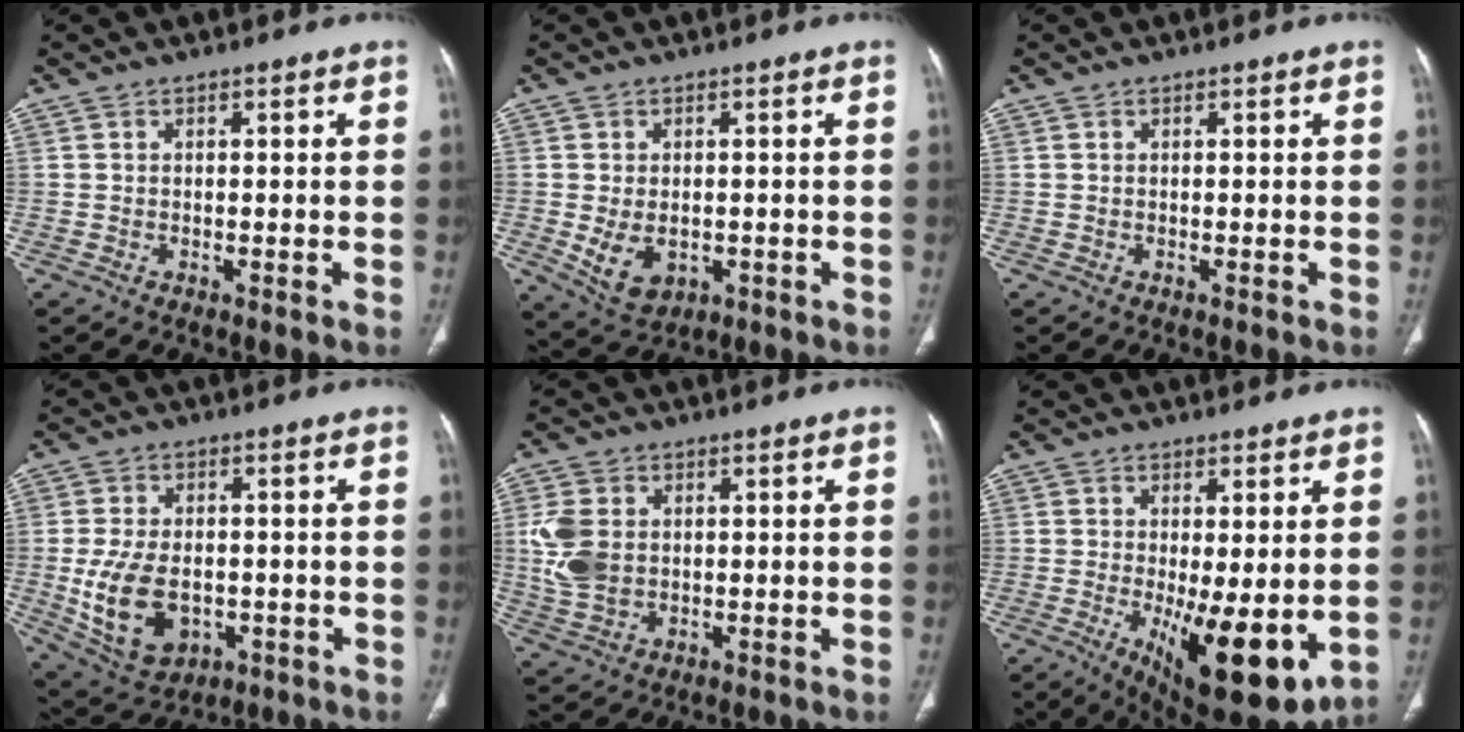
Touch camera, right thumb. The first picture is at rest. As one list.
[{"total": 6.6, "force": [-1.2, 4.6, 4.5], "torque": [-0.070, -0.005, -0.001]}, {"total": 0.0}, {"total": 12.9, "force": [-2.3, 8.5, 9.4], "torque": [-0.164, -0.001, -0.019]}, {"total": 8.5, "force": [1.0, 6.2, 5.8], "torque": [-0.122, -0.001, 0.027]}, {"total": 13.4, "force": [-2.6, 4.6, 12.3], "torque": [-0.182, -0.031, -0.023]}]